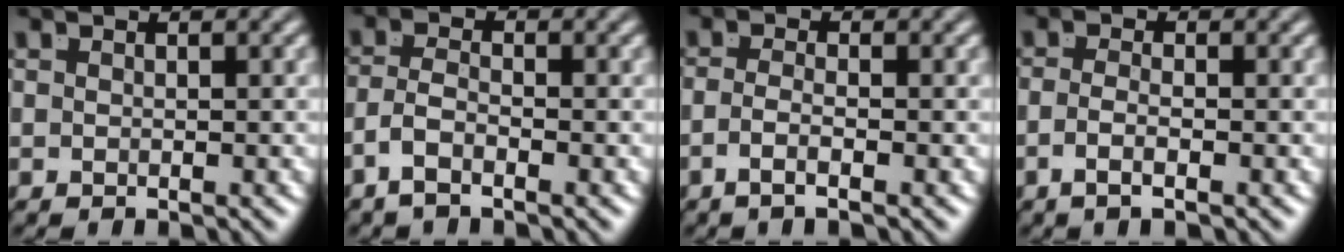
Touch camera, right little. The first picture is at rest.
{"total": 2.8, "force": [-1.6, 1.3, 1.8], "torque": [-0.046, -0.016, -0.024]}
{"total": 2.2, "force": [-1.5, -0.4, 1.7], "torque": [-0.038, -0.015, -0.018]}
{"total": 2.2, "force": [-1.3, -0.3, 1.7], "torque": [-0.038, -0.012, -0.017]}